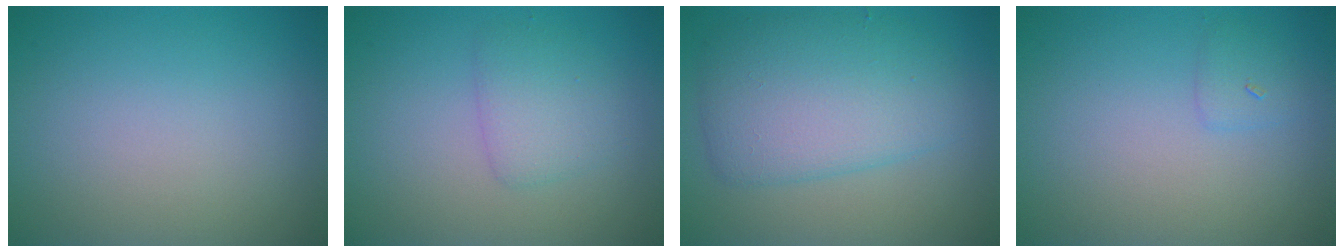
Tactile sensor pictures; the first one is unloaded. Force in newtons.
{"total": 2.3, "press": 2.3, "slide": 0.1}
{"total": 6.0, "press": 6.0, "slide": 0.1}
{"total": 0.5, "press": 0.5, "slide": 0.0}